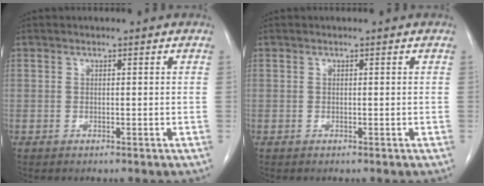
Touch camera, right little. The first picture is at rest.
{"total": 0.0}